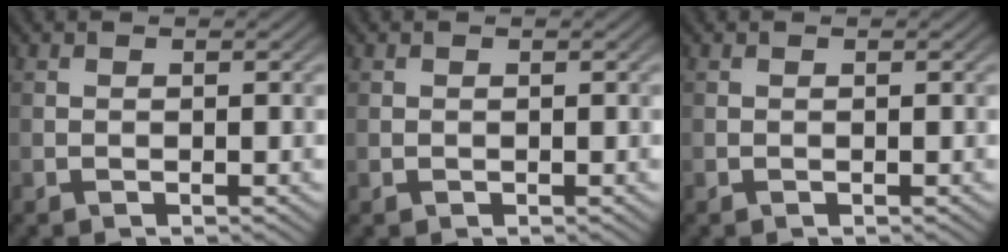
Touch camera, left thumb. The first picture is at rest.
{"total": 0.5, "force": [0.1, 0.5, 0.0], "torque": [0.002, -0.003, 0.003]}
{"total": 0.0}